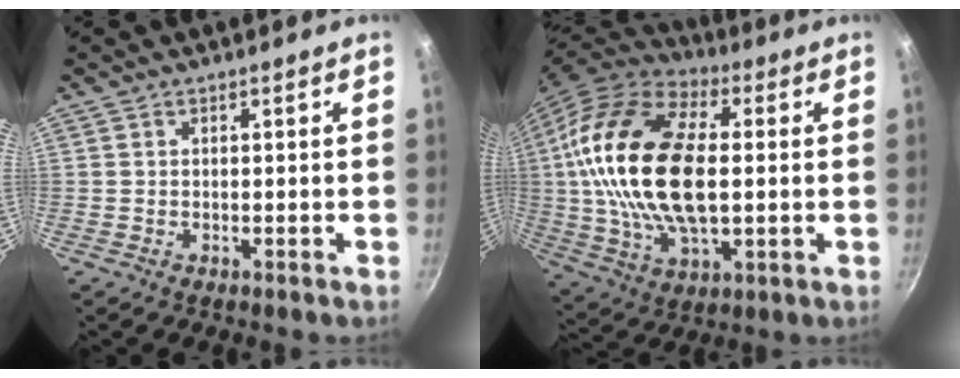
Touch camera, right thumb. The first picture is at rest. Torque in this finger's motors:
{"motor_torque": [-1.10, 3.09, 2.76, 0.03, 0.32]}